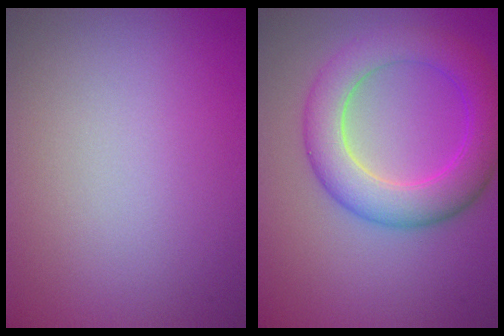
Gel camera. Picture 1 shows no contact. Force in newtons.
{"total": 6.5, "press": 6.5, "slide": 0.3}